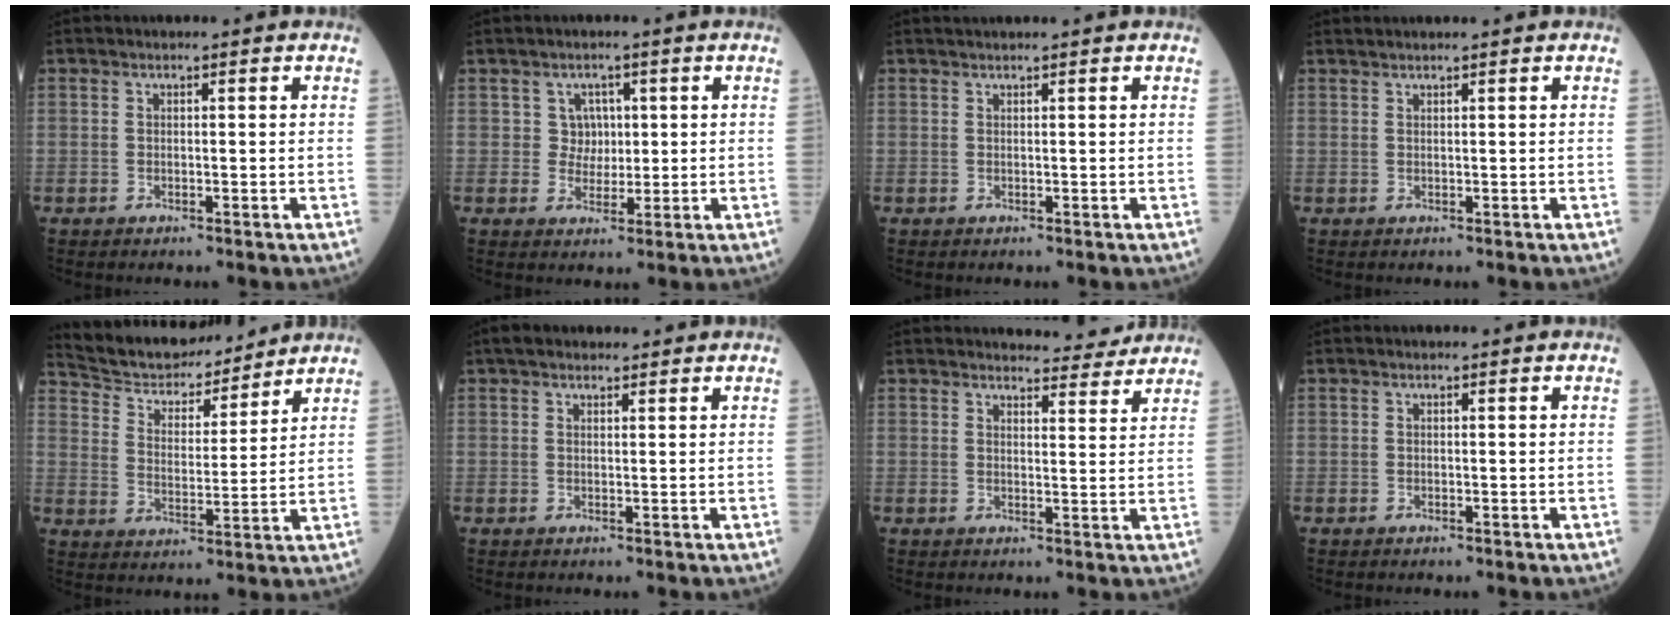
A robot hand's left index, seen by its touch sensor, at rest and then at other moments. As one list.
[{"total": 2.0, "force": [0.7, 1.8, 0.6], "torque": [-0.008, -0.001, 0.010]}, {"total": 2.1, "force": [1.8, -0.4, 0.9], "torque": [-0.011, 0.019, 0.036]}, {"total": 2.1, "force": [1.8, -0.4, 0.9], "torque": [-0.012, 0.020, 0.038]}, {"total": 14.0, "force": [13.2, 3.4, 3.4], "torque": [-0.059, 0.011, 0.219]}, {"total": 3.9, "force": [3.3, 1.3, 1.7], "torque": [-0.026, 0.031, 0.054]}, {"total": 6.2, "force": [6.1, 1.0, 1.1], "torque": [-0.013, -0.006, 0.067]}, {"total": 0.0}]